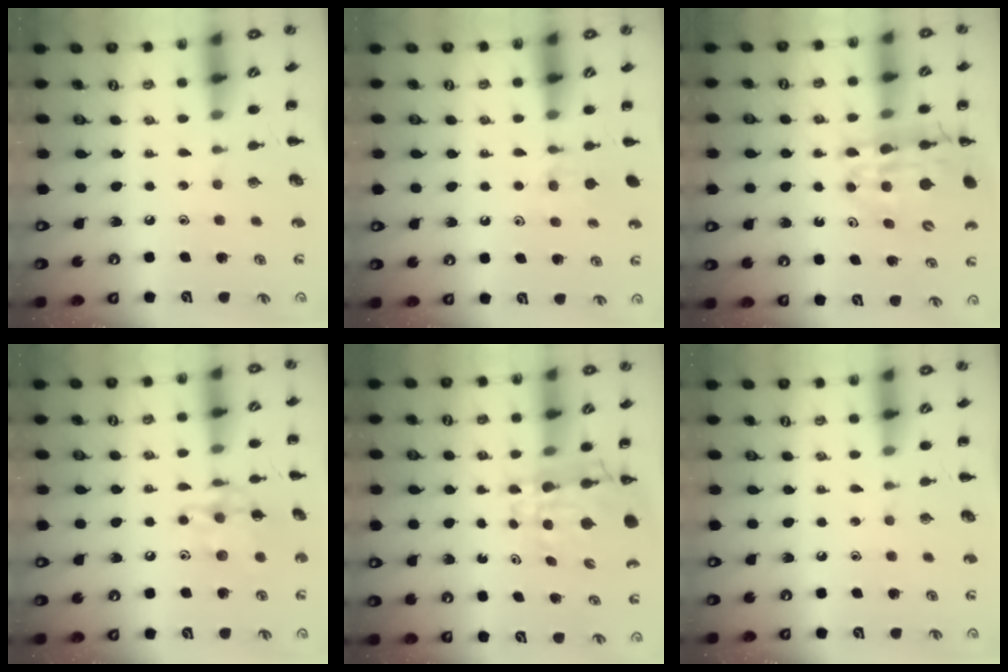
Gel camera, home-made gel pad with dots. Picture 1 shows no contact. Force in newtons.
{"total": 5.2, "press": 4.9, "slide": 1.9}
{"total": 16.5, "press": 16.0, "slide": 4.0}
{"total": 12.2, "press": 12.2, "slide": 0.6}
{"total": 8.5, "press": 7.9, "slide": 3.0}
{"total": 0.0}